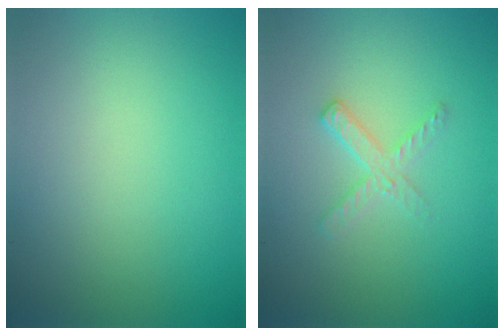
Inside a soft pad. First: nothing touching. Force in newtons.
{"total": 2.0, "press": 2.0, "slide": 0.2}